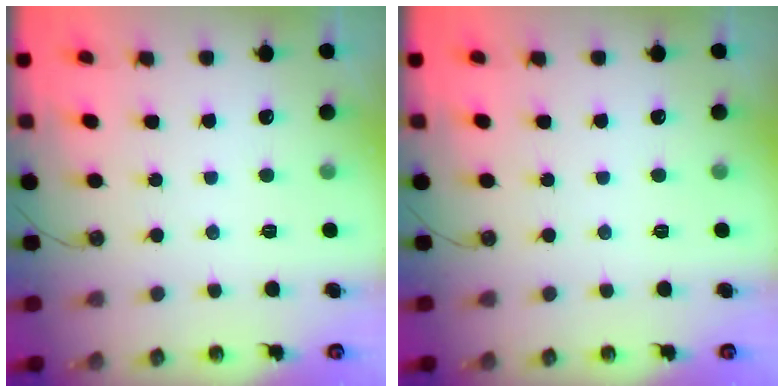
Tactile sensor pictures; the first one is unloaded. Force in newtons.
{"total": 0.0}